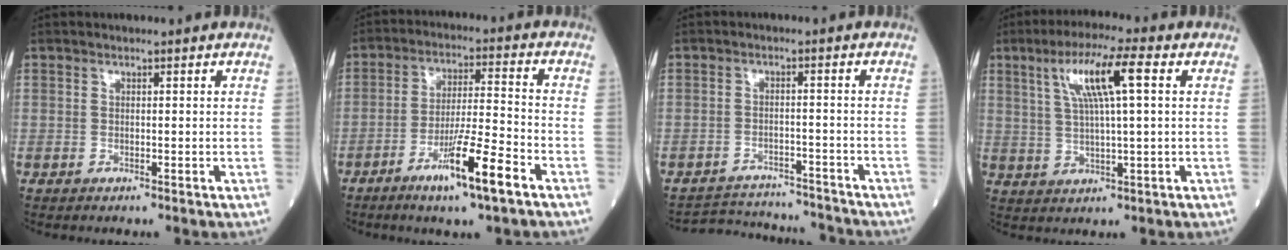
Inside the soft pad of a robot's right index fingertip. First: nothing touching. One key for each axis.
{"total": 10.4, "fx": -5.8, "fy": -0.1, "fz": 8.6, "tx": -0.152, "ty": -0.013, "tz": -0.101}
{"total": 10.3, "fx": -10.2, "fy": 1.1, "fz": 0.5, "tx": -0.005, "ty": 0.015, "tz": -0.144}
{"total": 9.3, "fx": 3.2, "fy": 0.6, "fz": 8.8, "tx": -0.165, "ty": 0.017, "tz": 0.058}